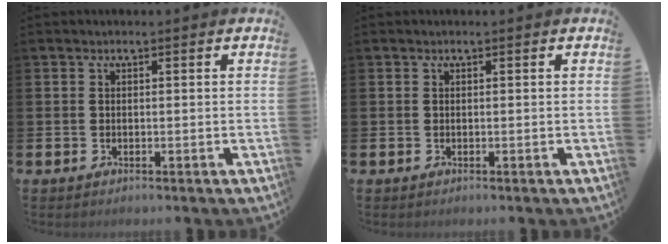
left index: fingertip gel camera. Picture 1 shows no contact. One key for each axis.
{"total": 0.0}